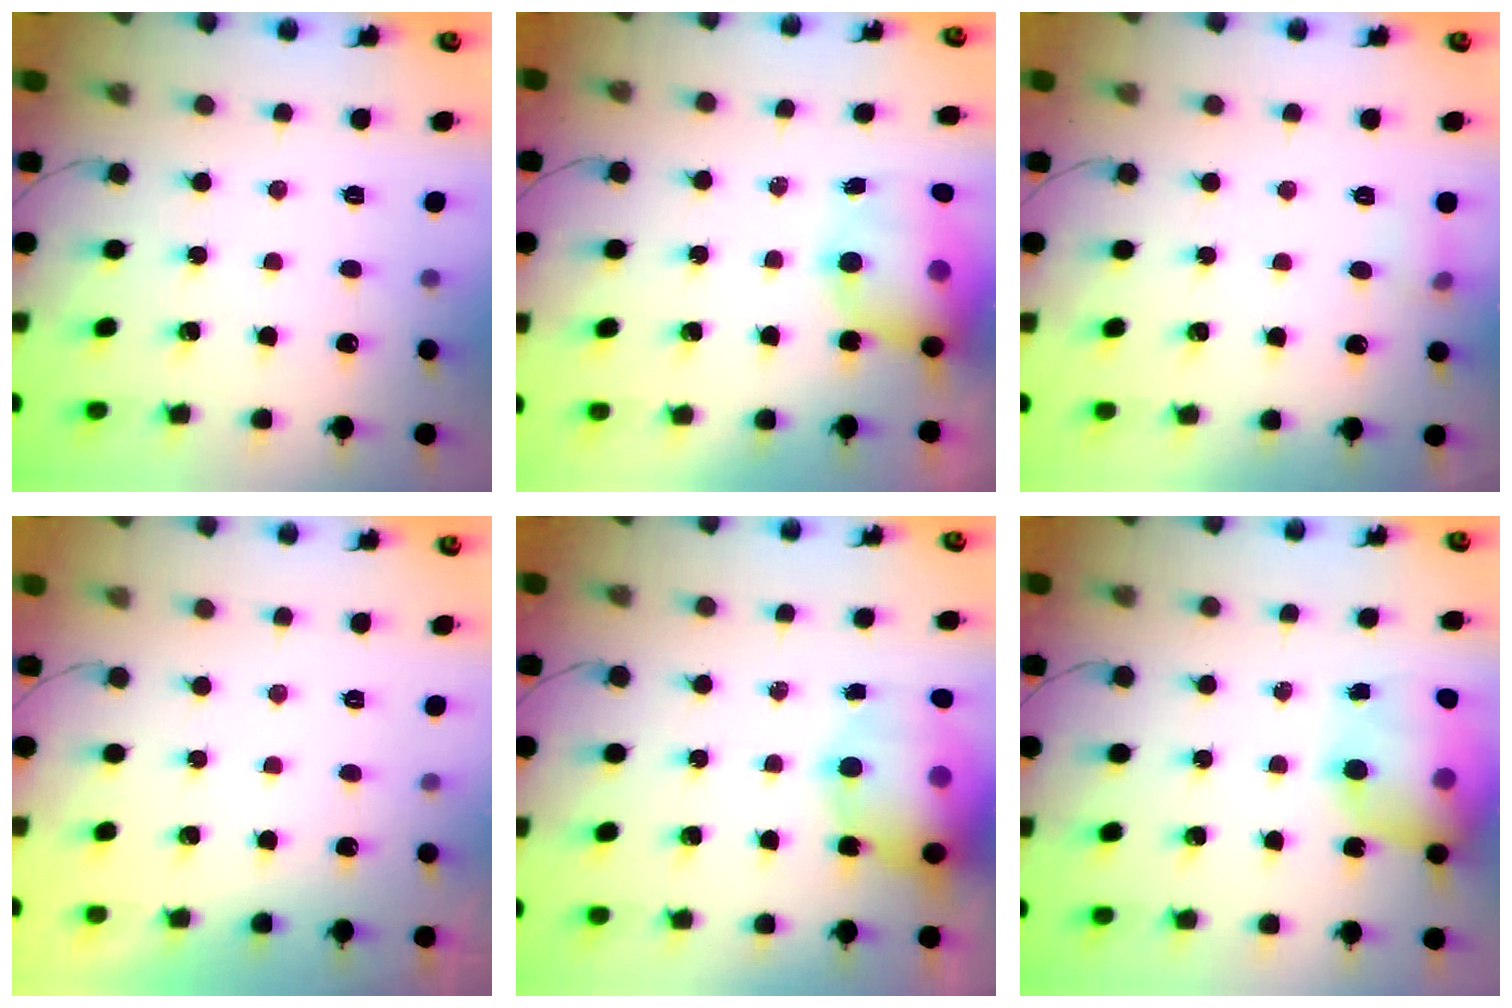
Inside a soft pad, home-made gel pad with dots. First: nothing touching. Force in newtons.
{"total": 13.2, "press": 12.8, "slide": 3.3}
{"total": 5.7, "press": 5.3, "slide": 2.0}
{"total": 0.0}
{"total": 15.9, "press": 15.3, "slide": 4.4}
{"total": 17.7, "press": 17.1, "slide": 4.6}